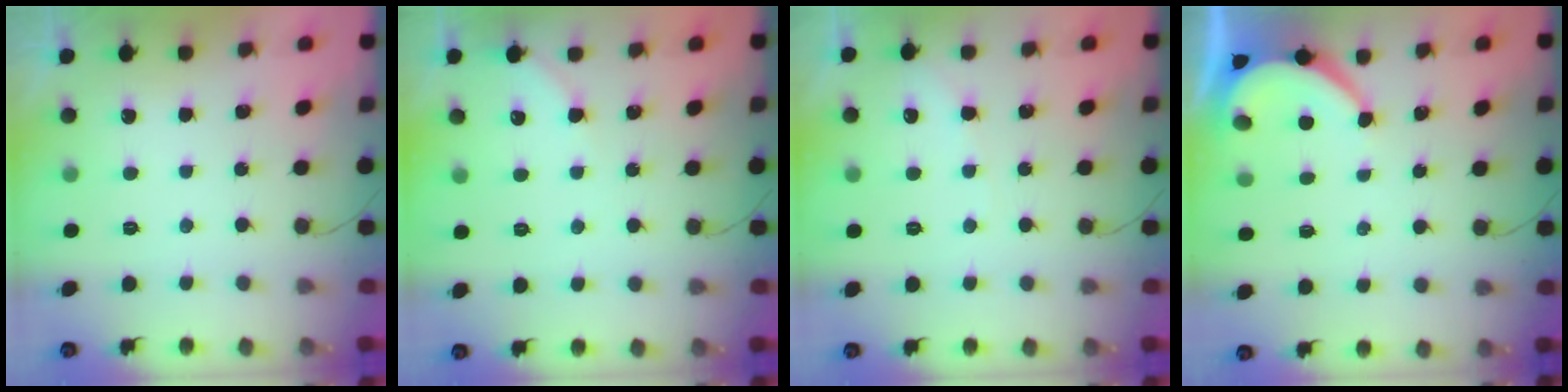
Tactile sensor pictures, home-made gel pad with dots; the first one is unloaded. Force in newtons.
{"total": 2.9, "press": 2.8, "slide": 0.6}
{"total": 3.5, "press": 3.5, "slide": 0.4}
{"total": 5.8, "press": 5.8, "slide": 0.6}